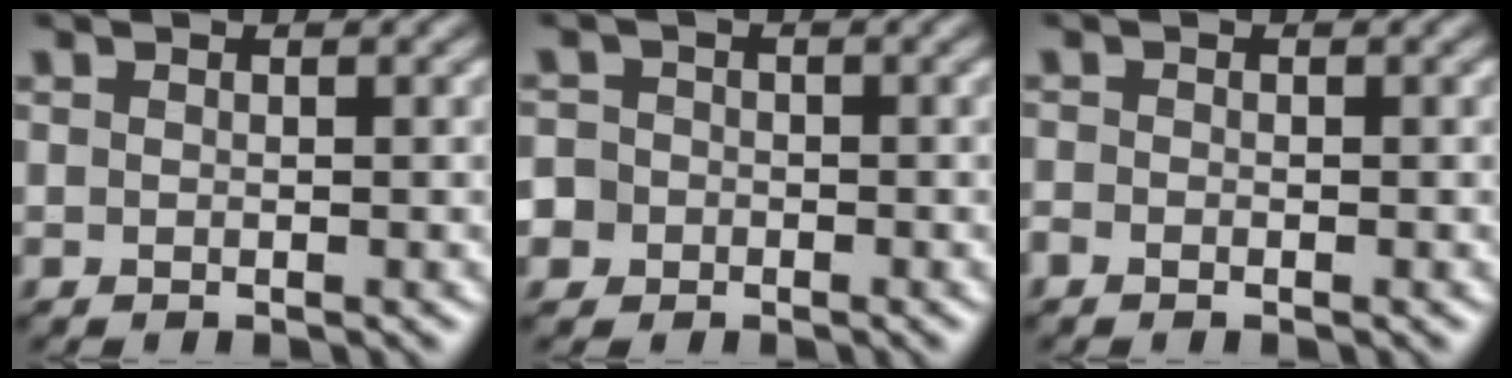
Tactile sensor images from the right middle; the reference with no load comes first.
{"total": 4.3, "force": [-1.3, 3.9, 1.0], "torque": [-0.012, 0.021, -0.053]}
{"total": 0.9, "force": [-0.5, 0.6, 0.4], "torque": [-0.009, -0.001, -0.014]}